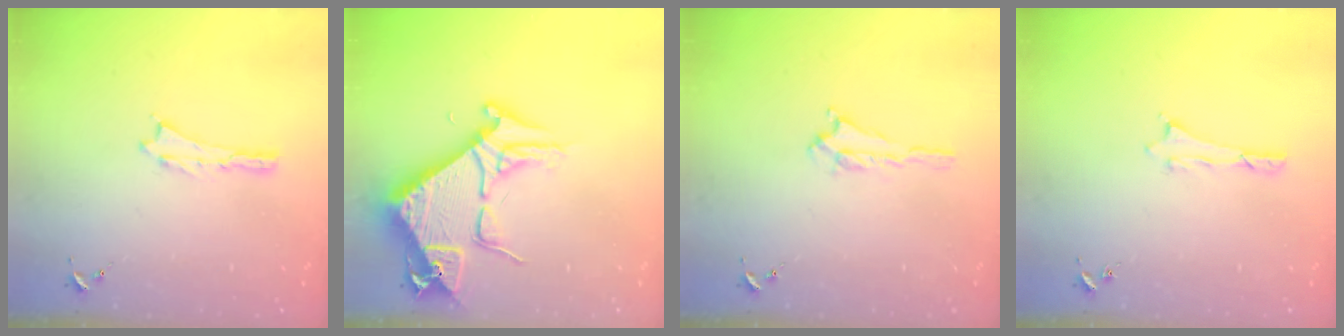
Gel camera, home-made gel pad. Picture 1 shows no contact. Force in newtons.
{"total": 9.8, "press": 9.8, "slide": 1.1}
{"total": 0.7, "press": 0.7, "slide": 0.2}
{"total": 0.6, "press": 0.5, "slide": 0.2}